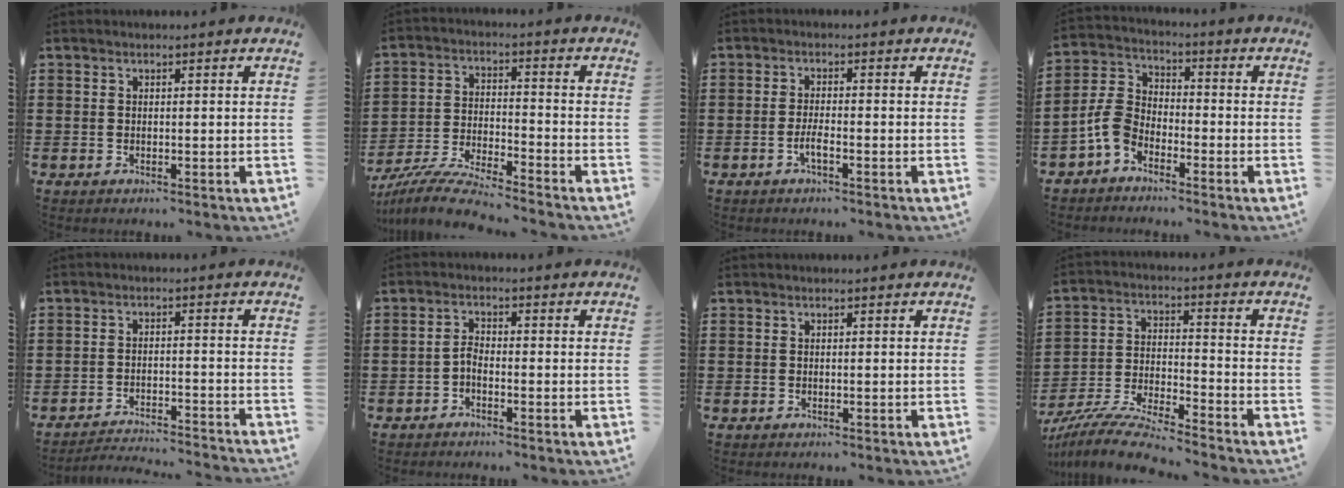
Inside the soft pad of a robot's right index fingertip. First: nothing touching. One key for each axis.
{"total": 7.5, "fx": -7.2, "fy": -0.1, "fz": 2.2, "tx": -0.061, "ty": -0.005, "tz": -0.145}
{"total": 2.2, "fx": -1.1, "fy": 0.3, "fz": 1.9, "tx": -0.041, "ty": -0.001, "tz": -0.023}
{"total": 6.1, "fx": -3.3, "fy": 3.8, "fz": 3.4, "tx": -0.102, "ty": 0.005, "tz": -0.074}
{"total": 3.3, "fx": -3.2, "fy": -0.2, "fz": 0.5, "tx": -0.015, "ty": 0.000, "tz": -0.070}
{"total": 1.8, "fx": -1.2, "fy": 0.6, "fz": 1.2, "tx": -0.026, "ty": 0.004, "tz": -0.025}
{"total": 0.0}
{"total": 8.8, "fx": -8.4, "fy": 0.0, "fz": 2.7, "tx": -0.070, "ty": 0.000, "tz": -0.169}